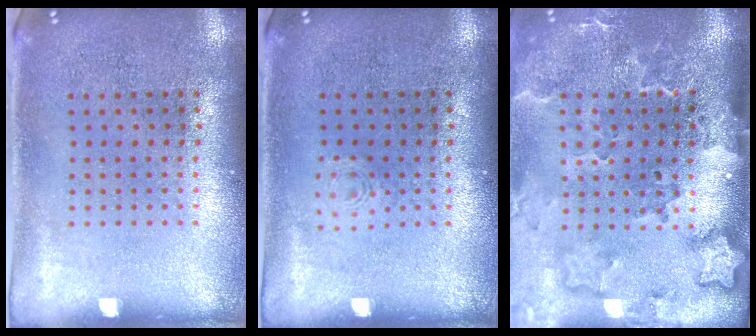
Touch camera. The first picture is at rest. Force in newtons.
{"total": 0.6, "press": 0.6, "slide": 0.2}
{"total": 3.0, "press": 2.3, "slide": 1.9}